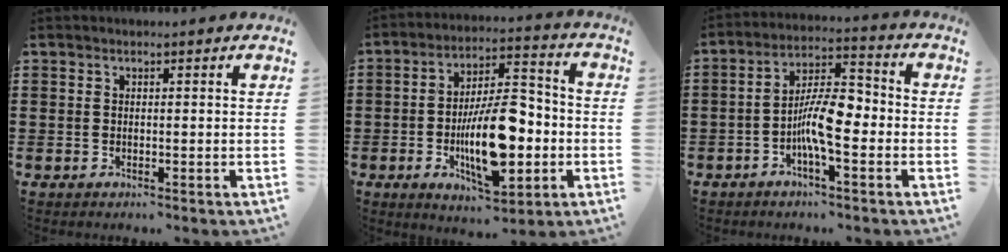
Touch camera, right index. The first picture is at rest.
{"total": 13.9, "force": [-3.5, 5.6, 12.2], "torque": [-0.223, -0.008, -0.063]}
{"total": 8.7, "force": [-2.4, 2.8, 7.9], "torque": [-0.153, 0.004, -0.047]}